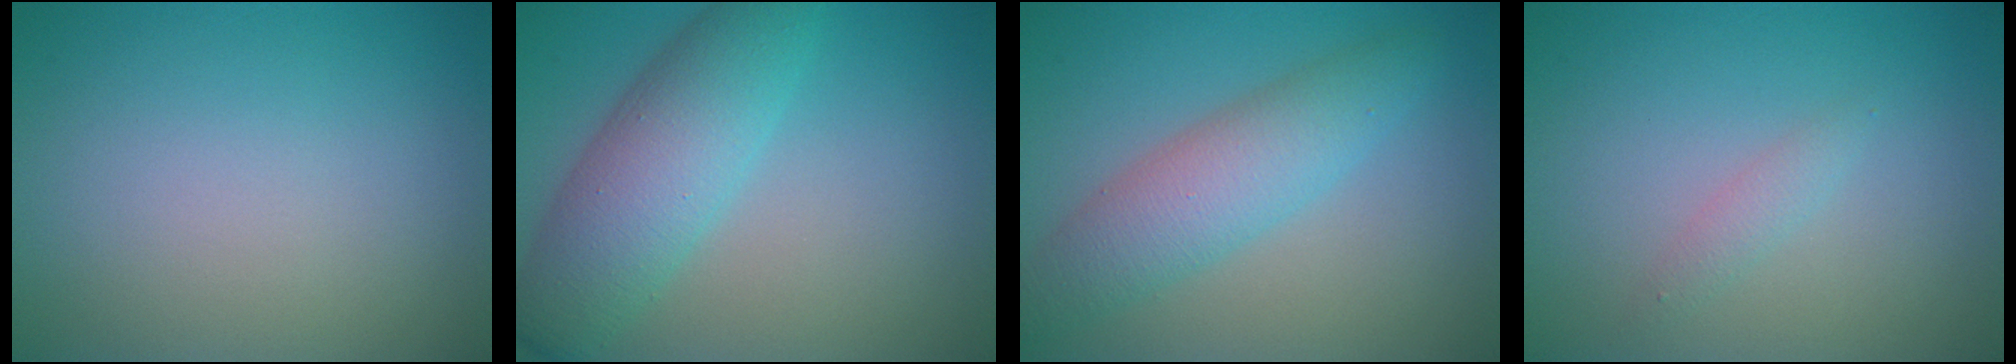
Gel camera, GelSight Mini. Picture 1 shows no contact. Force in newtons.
{"total": 6.4, "press": 6.4, "slide": 0.2}
{"total": 4.9, "press": 4.9, "slide": 0.1}
{"total": 1.0, "press": 1.0, "slide": 0.0}